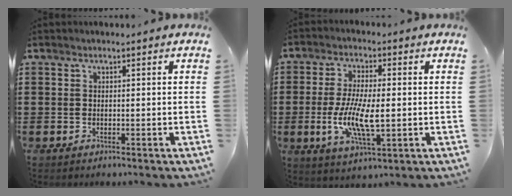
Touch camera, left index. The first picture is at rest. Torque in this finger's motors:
{"motor_torque": [2.14, 0.00, 0.49, 0.21]}